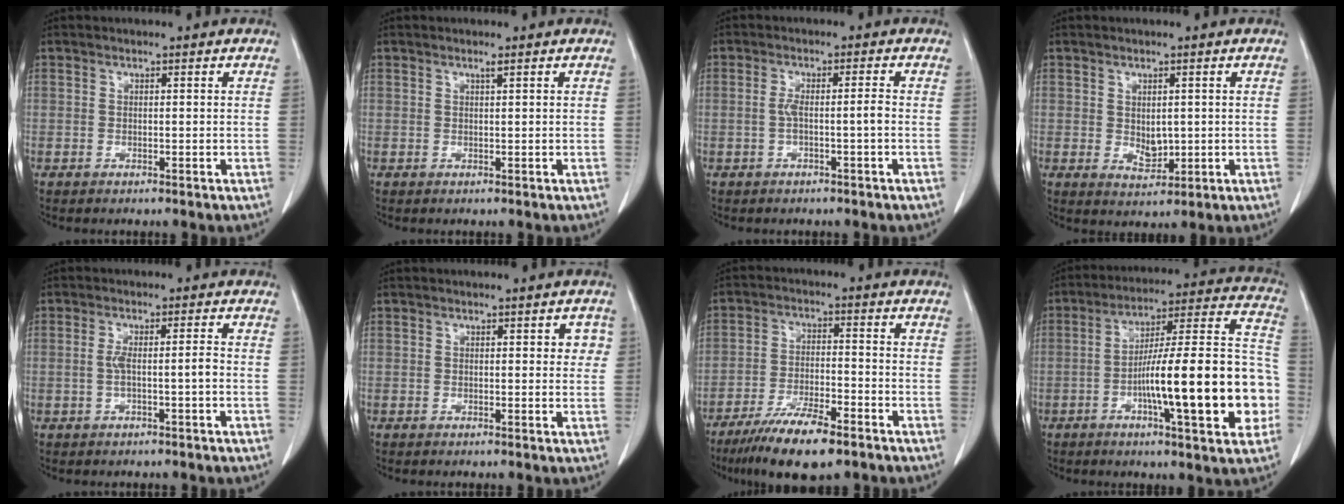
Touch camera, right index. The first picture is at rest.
{"total": 0.6, "force": [0.4, -0.1, 0.4], "torque": [-0.012, -0.003, 0.010]}
{"total": 2.7, "force": [-0.7, -0.1, 2.6], "torque": [-0.048, 0.009, -0.008]}
{"total": 3.0, "force": [0.3, 2.0, 2.3], "torque": [-0.037, -0.007, 0.017]}
{"total": 3.0, "force": [-0.6, 0.1, 2.9], "torque": [-0.055, 0.010, -0.005]}
{"total": 2.4, "force": [0.7, 1.3, 1.9], "torque": [-0.013, 0.007, 0.004]}
{"total": 10.6, "force": [-7.6, 2.1, 7.2], "torque": [-0.128, -0.021, -0.131]}
{"total": 21.8, "force": [-5.2, 2.9, 20.9], "torque": [-0.265, 0.026, -0.073]}